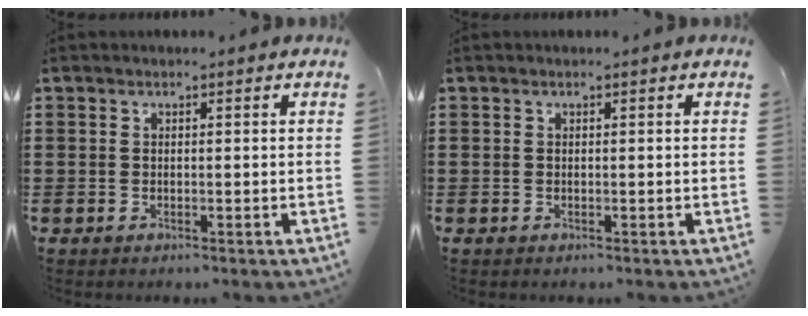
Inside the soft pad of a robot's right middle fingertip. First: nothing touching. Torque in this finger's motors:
{"motor_torque": [0.00, 0.00, 0.00, 0.00]}